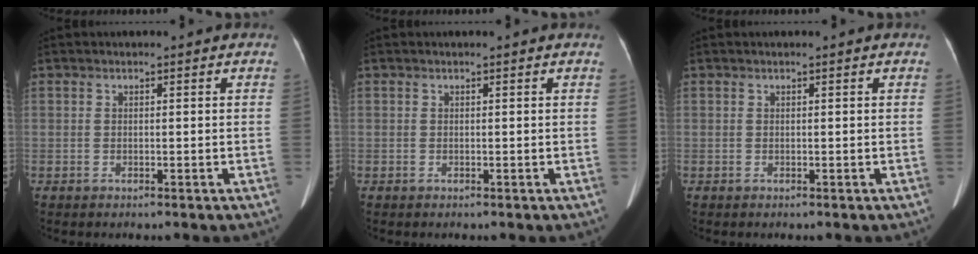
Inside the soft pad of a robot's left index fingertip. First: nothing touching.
{"total": 0.0}
{"total": 0.0}